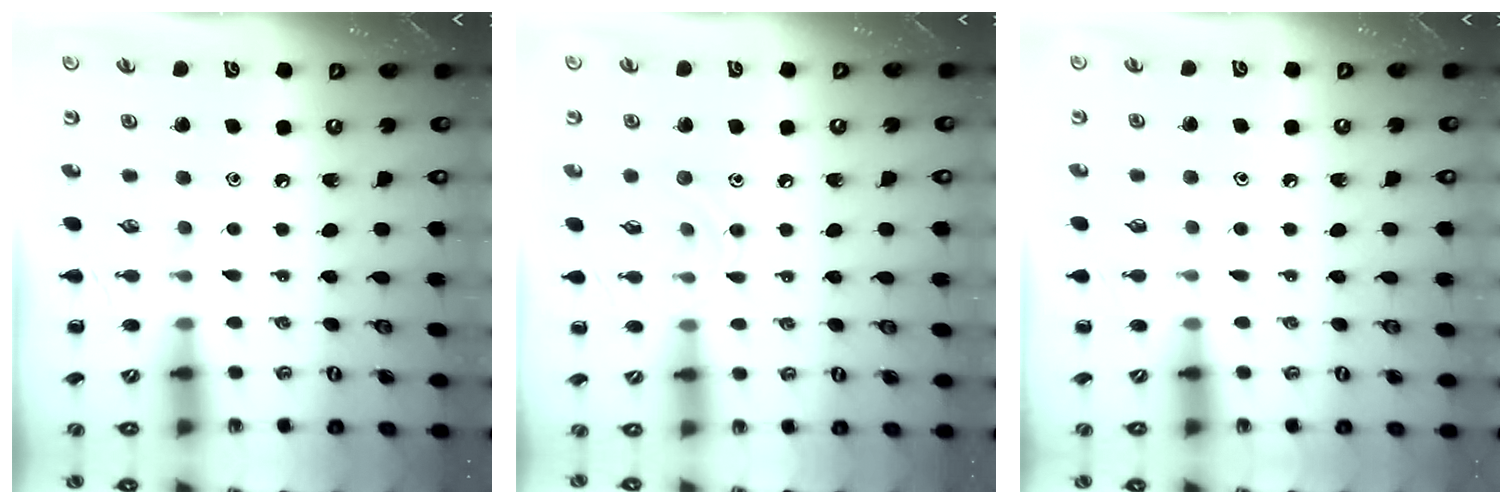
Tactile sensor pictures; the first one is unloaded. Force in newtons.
{"total": 7.0, "press": 6.9, "slide": 1.2}
{"total": 4.5, "press": 4.3, "slide": 1.5}